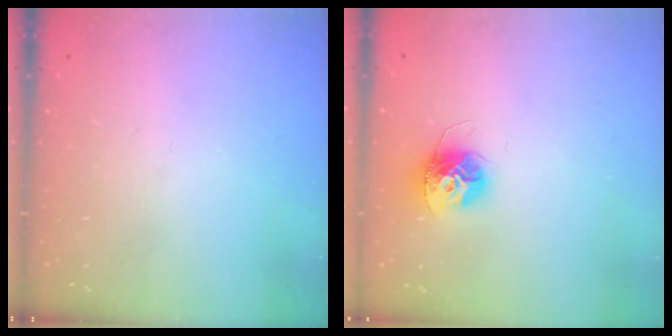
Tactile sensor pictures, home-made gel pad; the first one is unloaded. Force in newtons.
{"total": 11.8, "press": 11.8, "slide": 0.9}